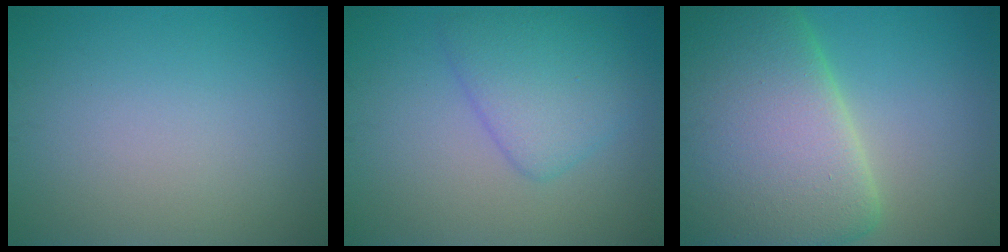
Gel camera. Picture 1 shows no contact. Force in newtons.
{"total": 4.2, "press": 4.2, "slide": 0.1}
{"total": 15.8, "press": 15.7, "slide": 0.9}